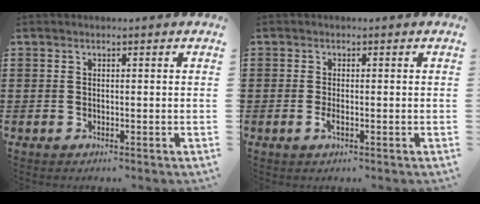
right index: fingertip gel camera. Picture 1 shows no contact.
{"total": 1.4, "force": [-0.5, 0.3, 1.3], "torque": [-0.031, -0.008, -0.012]}